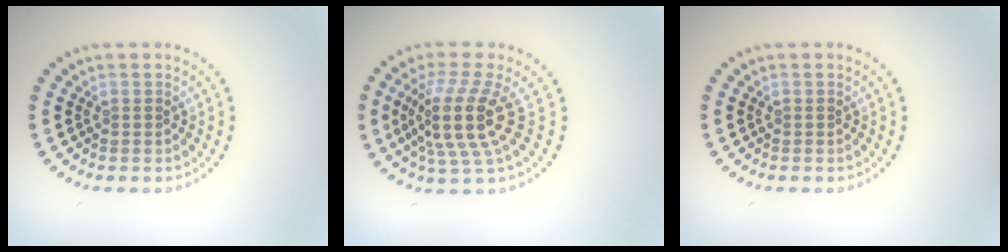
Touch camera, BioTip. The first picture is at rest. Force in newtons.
{"total": 4.9, "press": 3.7, "slide": 3.2}
{"total": 0.0}